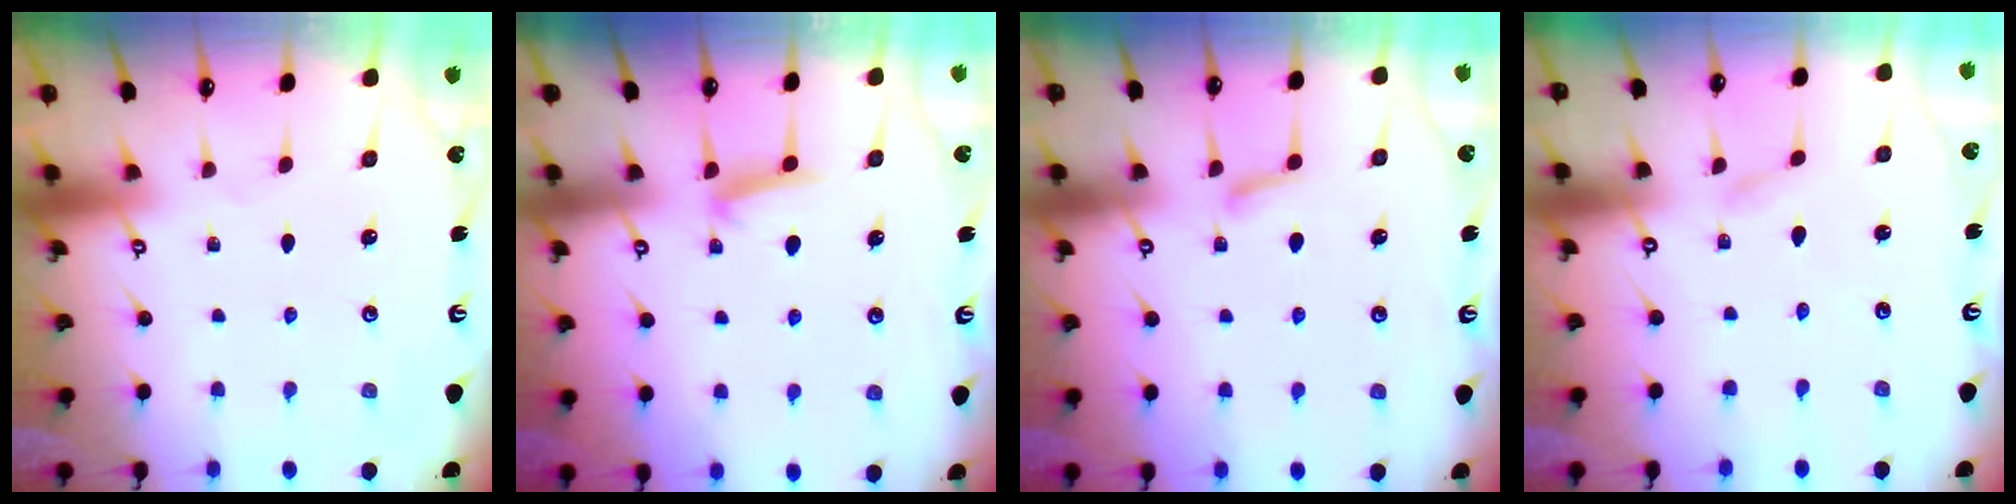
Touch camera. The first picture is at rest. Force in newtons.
{"total": 5.5, "press": 5.5, "slide": 0.7}
{"total": 5.4, "press": 5.3, "slide": 0.8}
{"total": 1.5, "press": 1.5, "slide": 0.2}